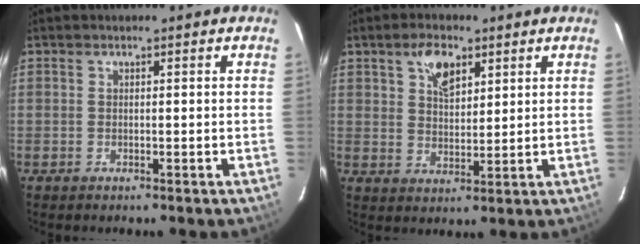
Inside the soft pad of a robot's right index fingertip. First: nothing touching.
{"total": 6.3, "force": [3.4, 3.4, 4.1], "torque": [-0.067, 0.008, 0.063]}